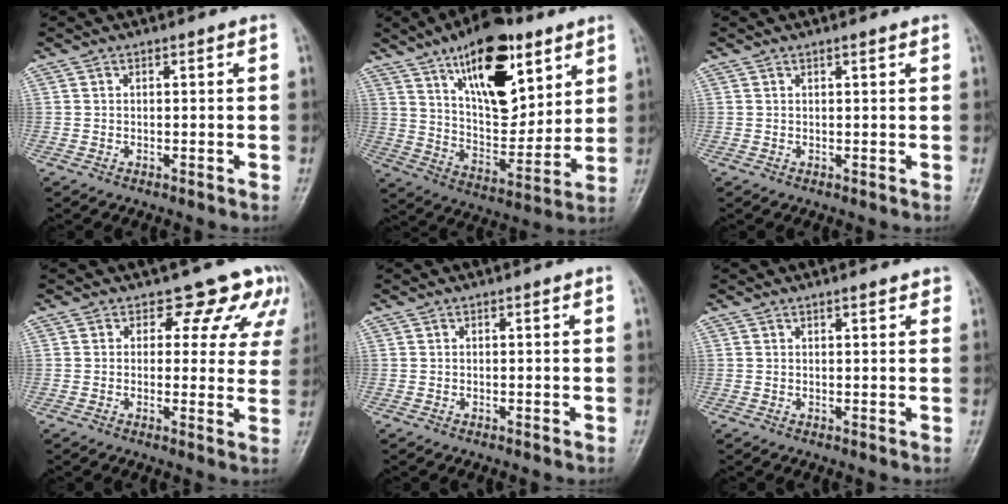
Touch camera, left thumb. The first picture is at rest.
{"total": 20.7, "force": [10.7, 9.6, 14.9], "torque": [-0.186, -0.054, 0.181]}
{"total": 0.9, "force": [0.6, 0.1, 0.6], "torque": [-0.008, -0.002, 0.010]}
{"total": 8.7, "force": [6.6, 5.2, 2.4], "torque": [0.019, -0.027, 0.049]}
{"total": 0.0}
{"total": 1.7, "force": [1.2, 0.6, 1.0], "torque": [-0.007, -0.004, 0.013]}